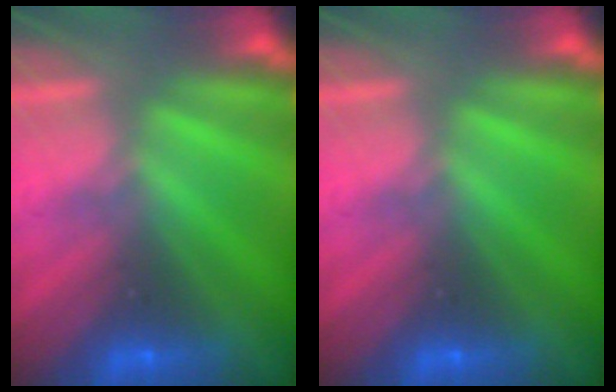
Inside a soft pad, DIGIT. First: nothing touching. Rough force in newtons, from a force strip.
{"total": 0.0}